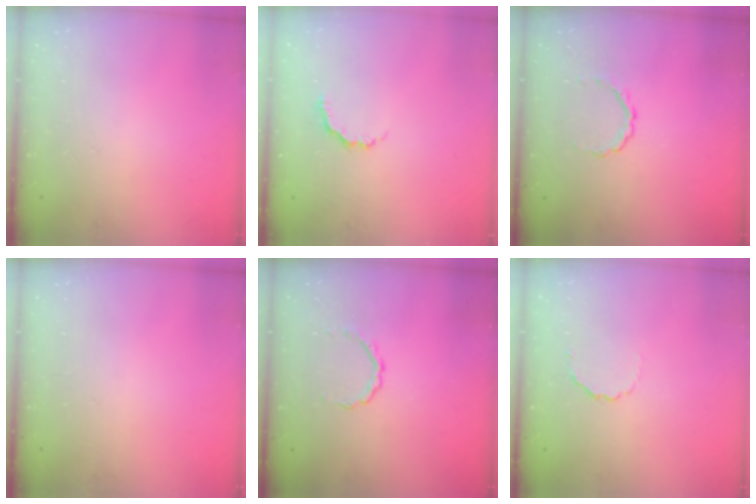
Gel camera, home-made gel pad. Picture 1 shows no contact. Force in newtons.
{"total": 3.3, "press": 3.3, "slide": 0.6}
{"total": 2.3, "press": 2.1, "slide": 0.8}
{"total": 0.0}
{"total": 2.3, "press": 2.1, "slide": 0.8}
{"total": 2.6, "press": 2.5, "slide": 0.8}